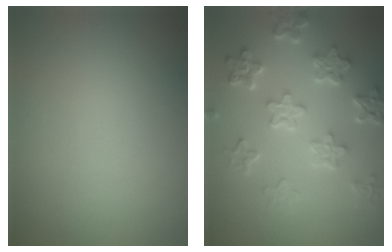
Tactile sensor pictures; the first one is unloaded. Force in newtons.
{"total": 5.8, "press": 4.3, "slide": 3.8}